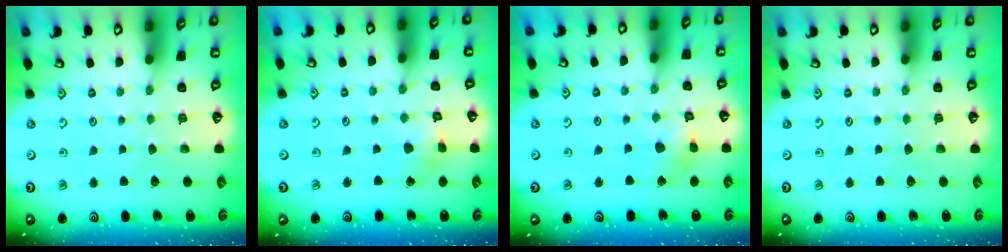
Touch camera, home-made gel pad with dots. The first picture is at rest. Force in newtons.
{"total": 2.3, "press": 2.3, "slide": 0.3}
{"total": 6.7, "press": 6.7, "slide": 0.7}
{"total": 0.0}